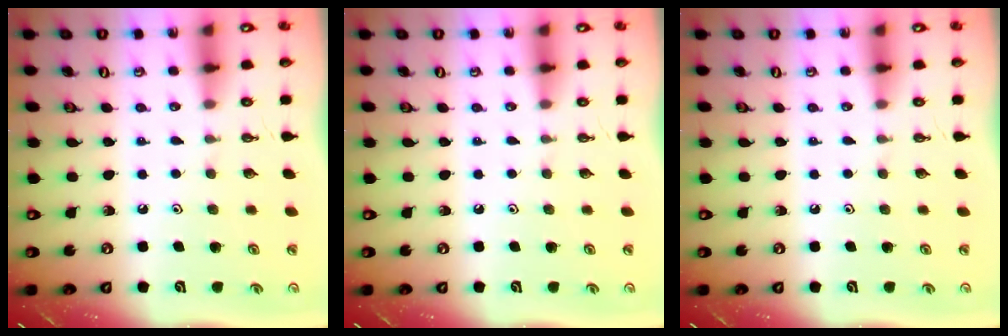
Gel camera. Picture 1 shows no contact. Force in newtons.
{"total": 0.0}
{"total": 0.0}